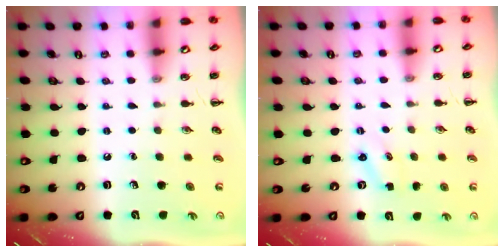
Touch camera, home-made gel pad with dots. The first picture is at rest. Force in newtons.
{"total": 1.3, "press": 1.2, "slide": 0.4}